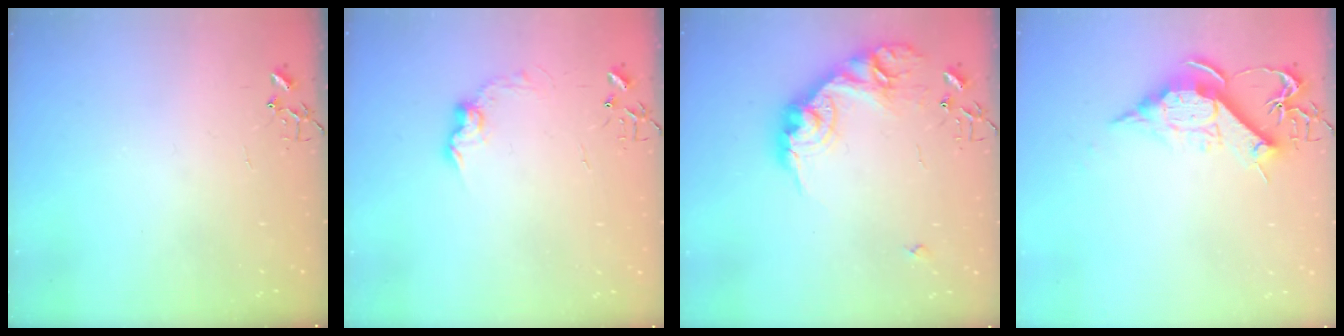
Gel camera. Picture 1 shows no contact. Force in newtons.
{"total": 8.5, "press": 8.5, "slide": 0.4}
{"total": 18.9, "press": 18.8, "slide": 0.9}
{"total": 11.6, "press": 11.6, "slide": 0.2}